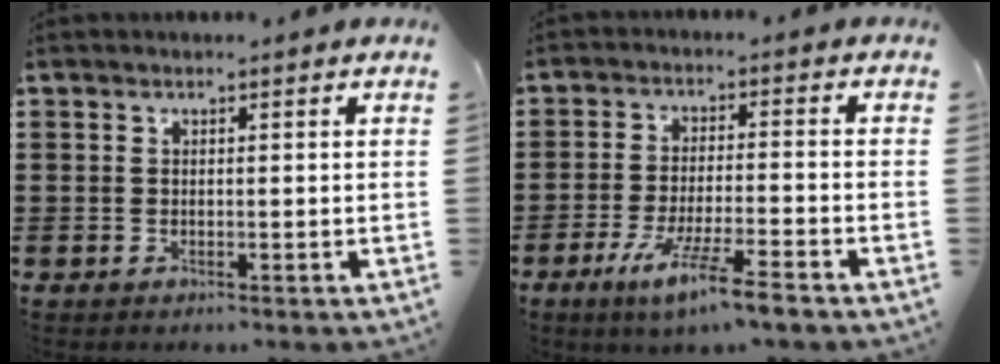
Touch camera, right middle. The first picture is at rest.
{"total": 7.5, "force": [-5.4, 0.1, 5.3], "torque": [-0.110, -0.015, -0.098]}